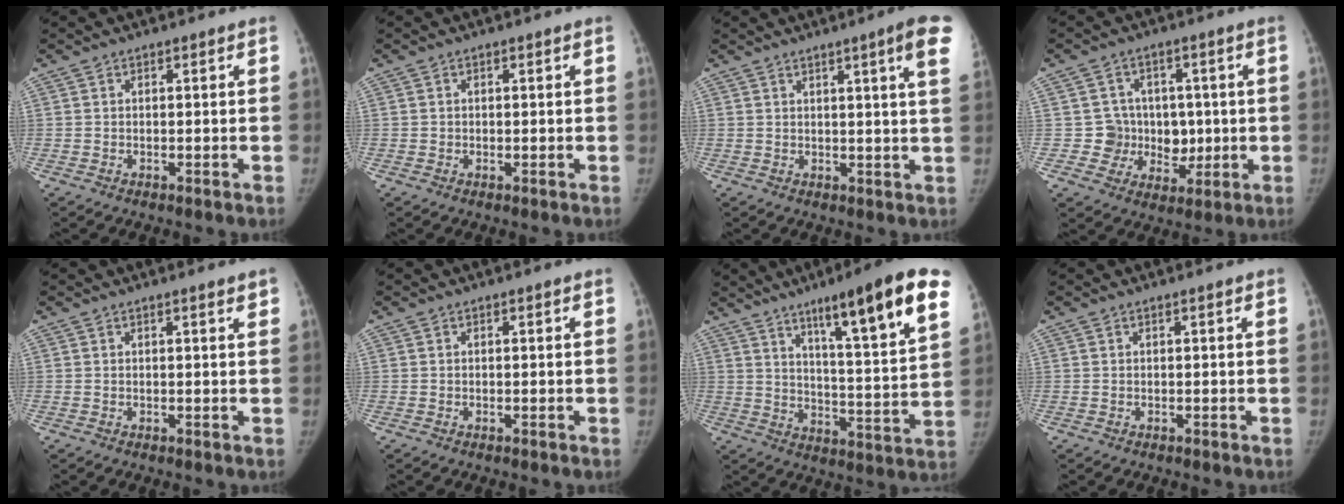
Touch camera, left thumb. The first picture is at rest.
{"total": 0.7, "force": [-0.1, 0.7, -0.1], "torque": [0.008, 0.003, -0.003]}
{"total": 7.7, "force": [3.9, 0.0, 6.6], "torque": [-0.075, -0.015, 0.039]}
{"total": 8.5, "force": [0.1, 8.3, 2.1], "torque": [0.024, 0.015, 0.011]}
{"total": 1.0, "force": [0.7, 0.1, 0.7], "torque": [-0.008, -0.002, 0.008]}
{"total": 0.0}
{"total": 20.8, "force": [11.8, 2.8, 16.9], "torque": [-0.220, -0.044, 0.179]}
{"total": 0.0}